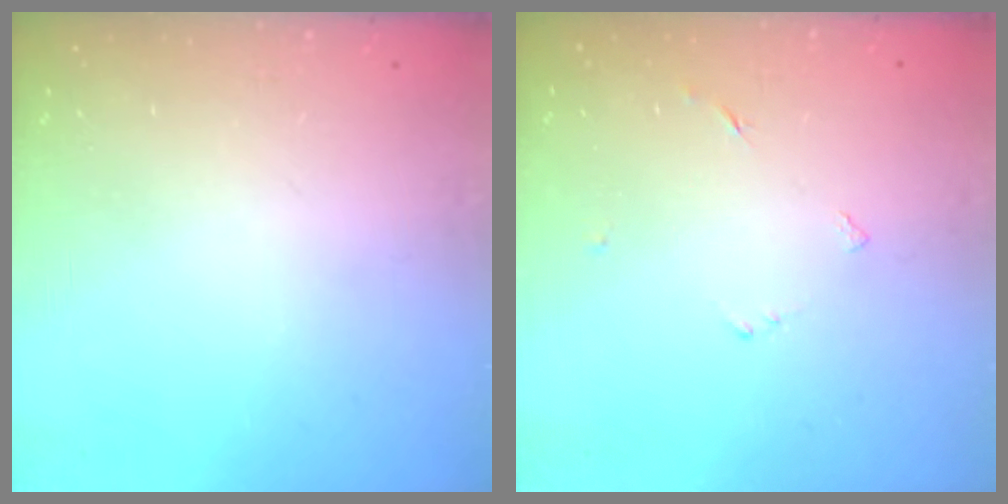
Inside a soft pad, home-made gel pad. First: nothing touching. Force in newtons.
{"total": 3.2, "press": 3.1, "slide": 0.4}